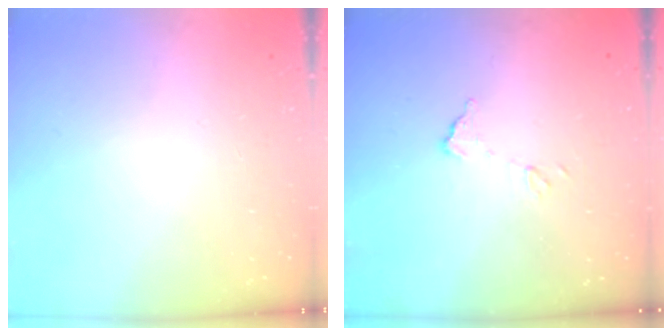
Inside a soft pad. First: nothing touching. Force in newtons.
{"total": 6.3, "press": 6.3, "slide": 0.4}